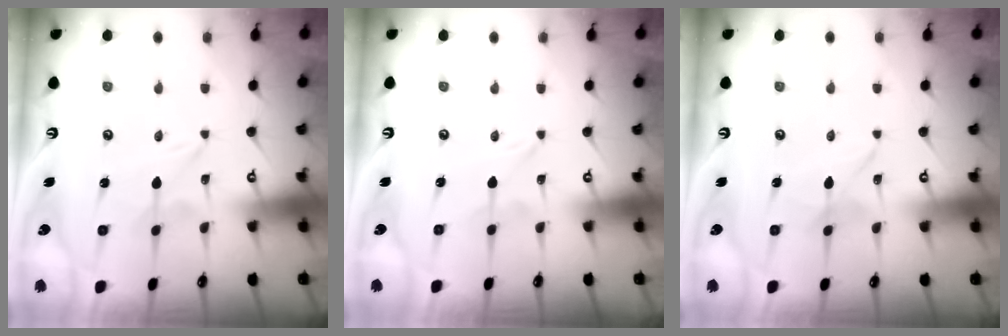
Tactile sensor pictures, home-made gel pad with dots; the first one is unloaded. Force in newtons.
{"total": 0.0}
{"total": 1.9, "press": 1.9, "slide": 0.3}